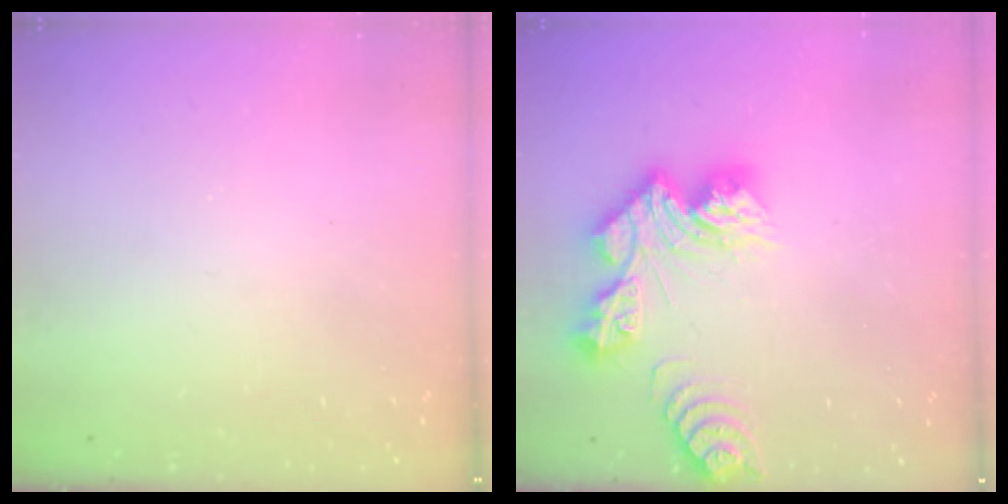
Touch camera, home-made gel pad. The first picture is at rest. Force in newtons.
{"total": 13.6, "press": 13.6, "slide": 1.3}